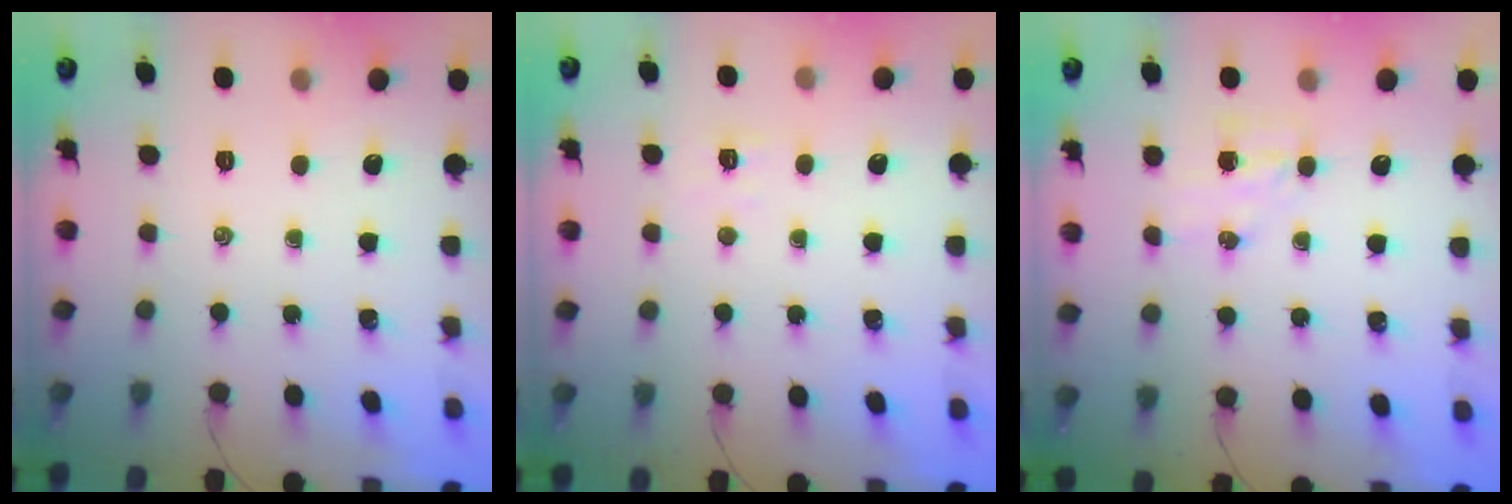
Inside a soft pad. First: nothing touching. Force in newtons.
{"total": 2.8, "press": 2.7, "slide": 0.8}
{"total": 5.1, "press": 5.0, "slide": 0.8}